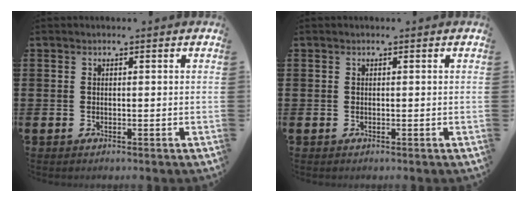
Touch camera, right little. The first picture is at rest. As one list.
[{"total": 0.0}]